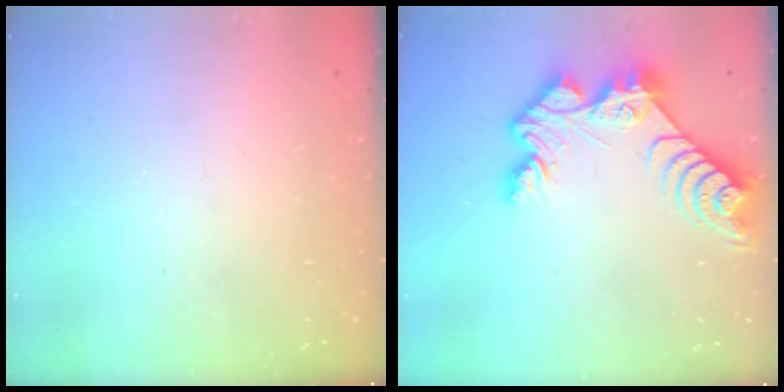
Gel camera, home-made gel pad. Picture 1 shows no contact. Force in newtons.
{"total": 12.4, "press": 12.3, "slide": 1.4}